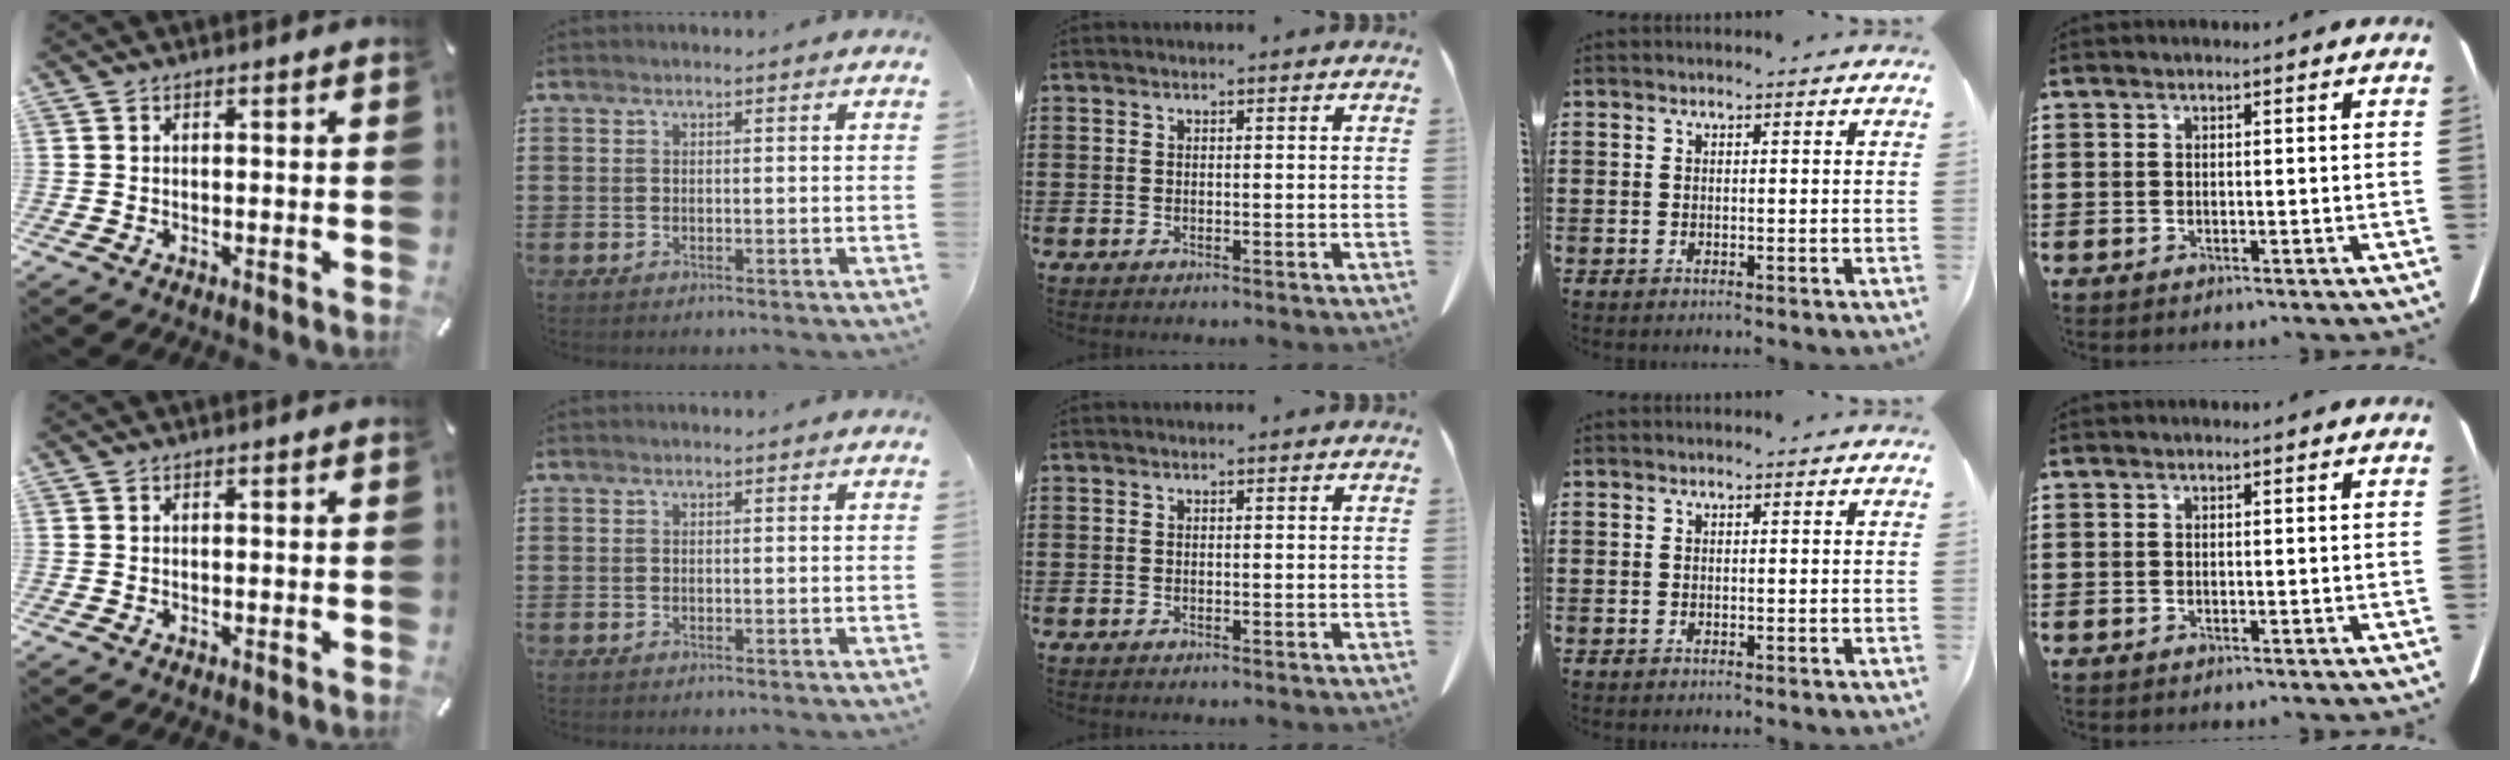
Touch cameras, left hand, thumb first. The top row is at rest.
{}